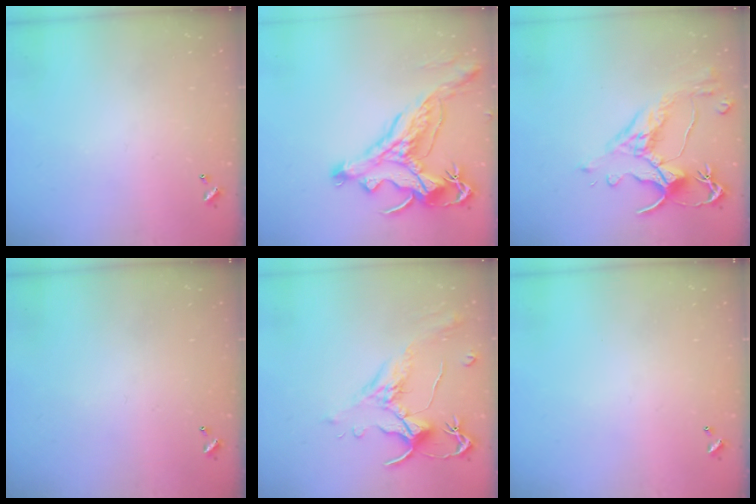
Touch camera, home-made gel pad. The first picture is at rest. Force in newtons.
{"total": 5.1, "press": 4.8, "slide": 1.7}
{"total": 3.5, "press": 3.2, "slide": 1.5}
{"total": 0.0}
{"total": 1.8, "press": 1.2, "slide": 1.3}
{"total": 0.0}